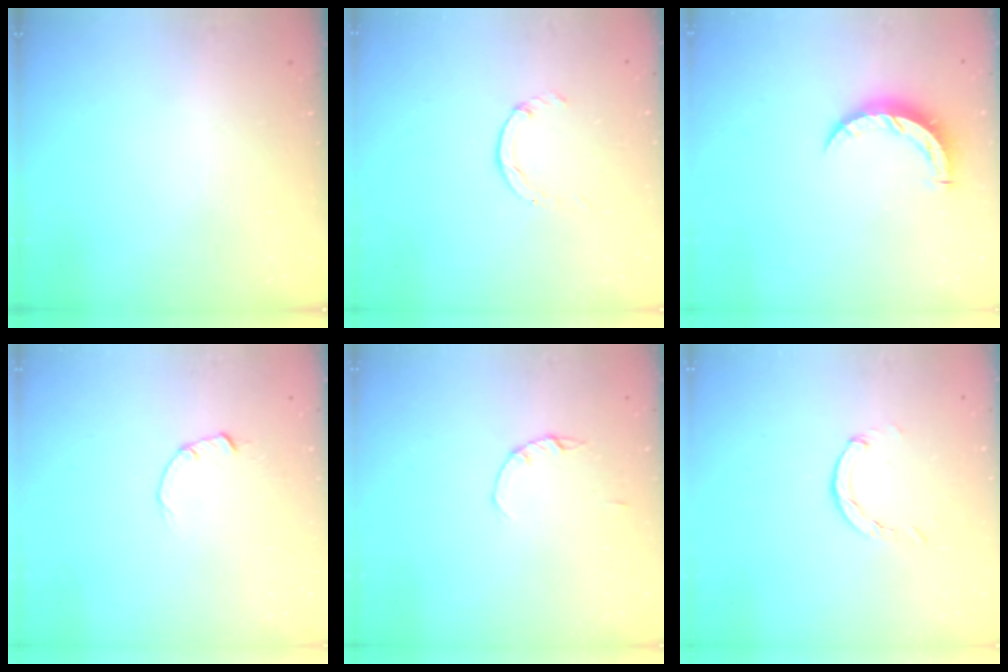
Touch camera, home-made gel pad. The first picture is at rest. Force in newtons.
{"total": 0.0}
{"total": 7.7, "press": 7.7, "slide": 0.3}
{"total": 1.8, "press": 1.7, "slide": 0.3}
{"total": 1.4, "press": 1.3, "slide": 0.3}
{"total": 2.7, "press": 2.7, "slide": 0.5}